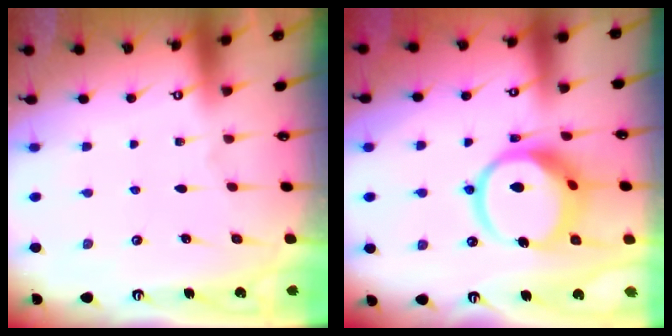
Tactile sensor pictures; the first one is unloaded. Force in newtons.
{"total": 14.3, "press": 14.3, "slide": 1.5}